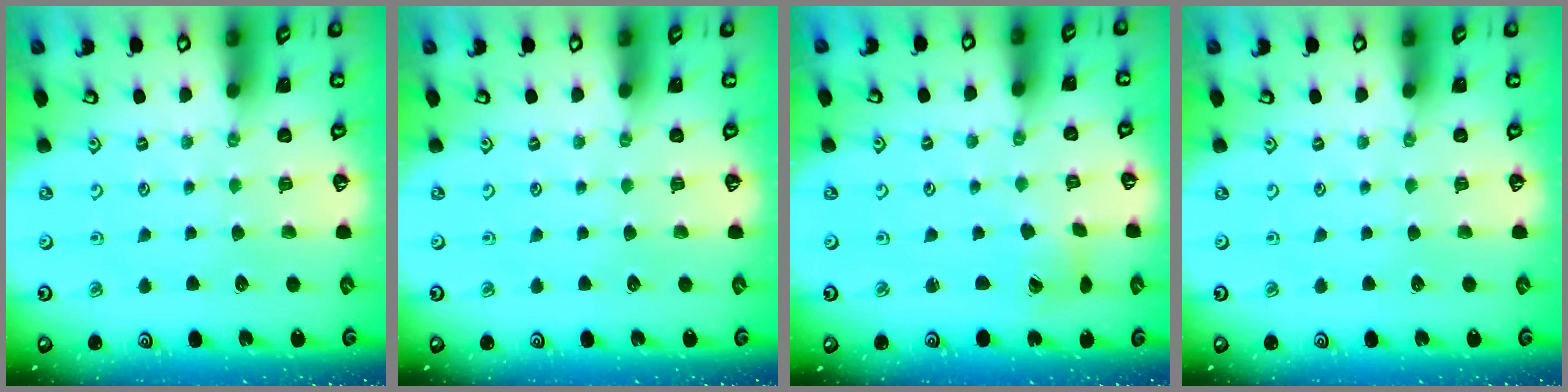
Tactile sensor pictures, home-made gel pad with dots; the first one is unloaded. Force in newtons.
{"total": 0.0}
{"total": 1.8, "press": 1.8, "slide": 0.2}
{"total": 0.0}